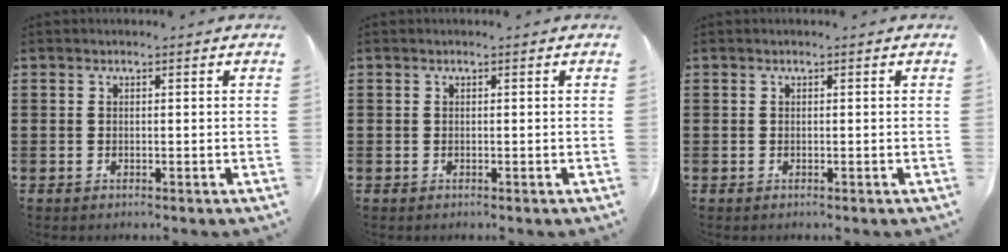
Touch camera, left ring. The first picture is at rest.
{"total": 0.0}
{"total": 0.0}